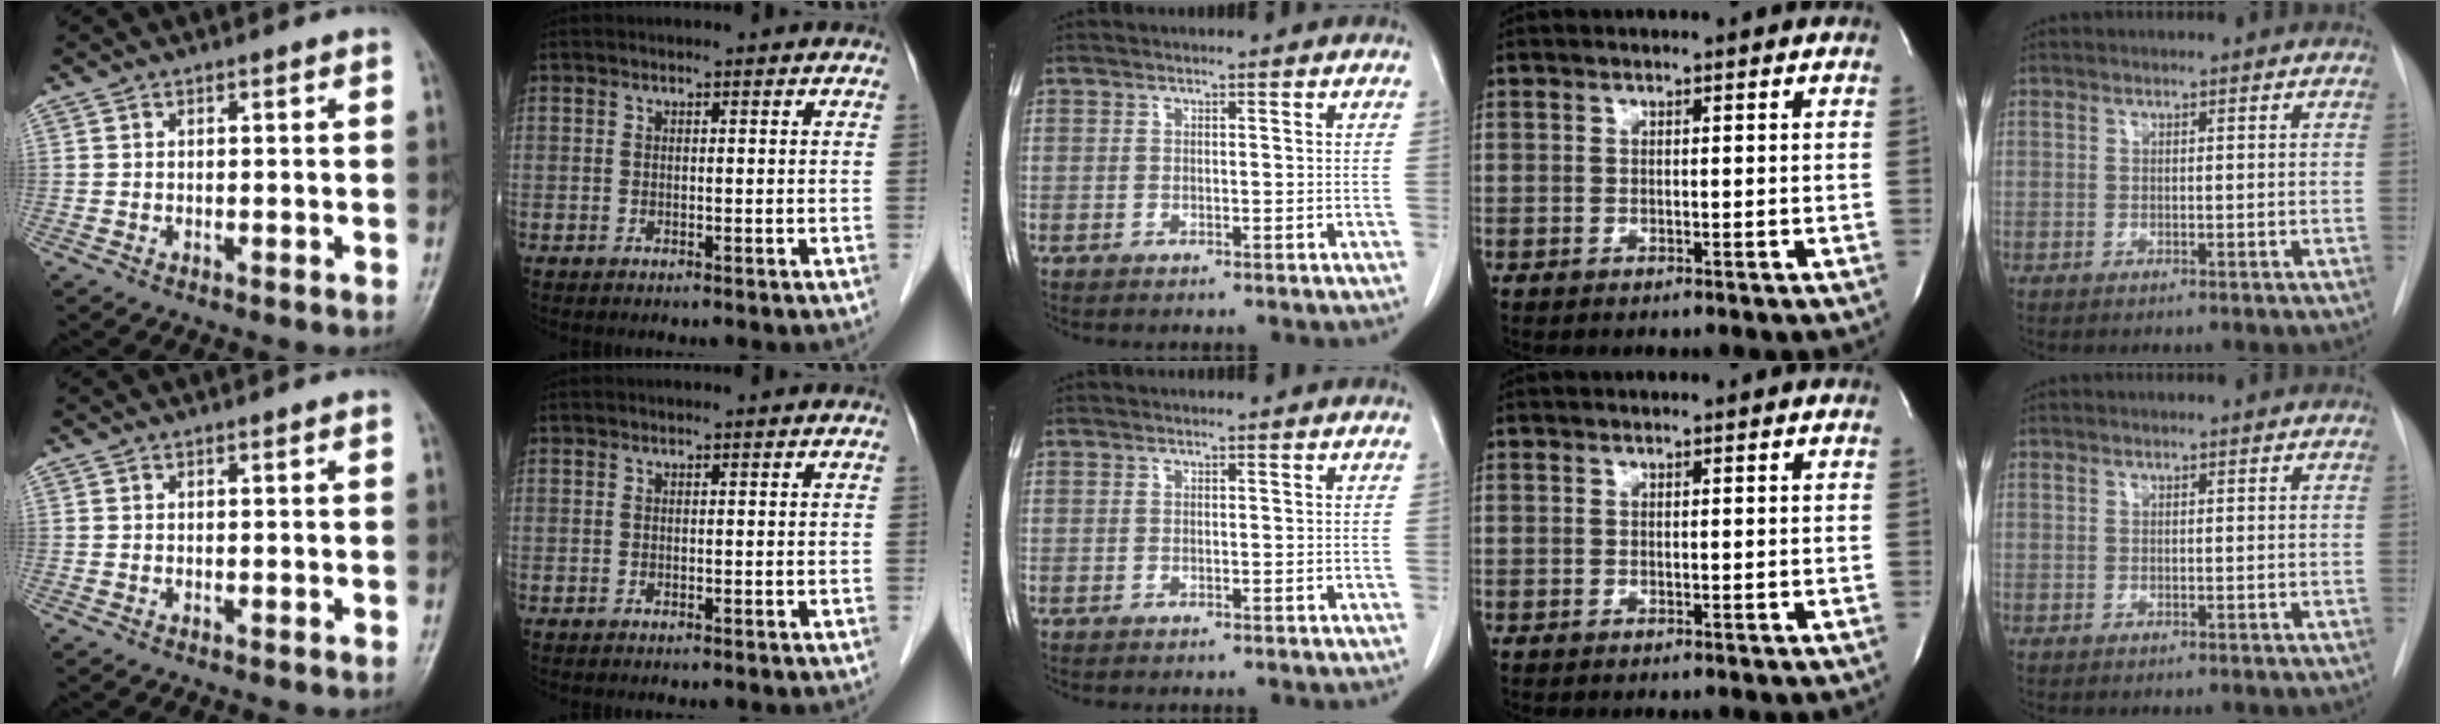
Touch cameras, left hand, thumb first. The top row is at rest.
{}